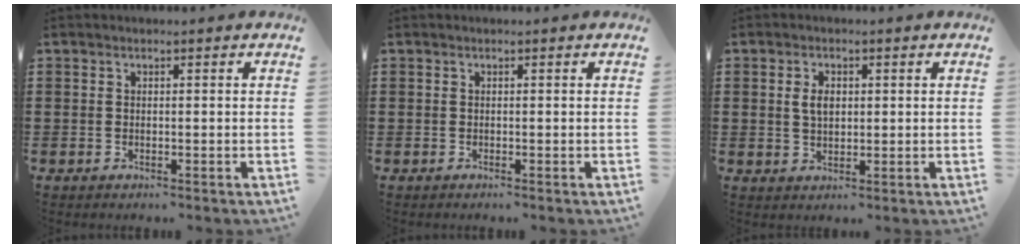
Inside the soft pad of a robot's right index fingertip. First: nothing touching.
{"total": 0.0}
{"total": 3.1, "force": [0.5, 1.8, 2.4], "torque": [-0.051, 0.009, 0.008]}